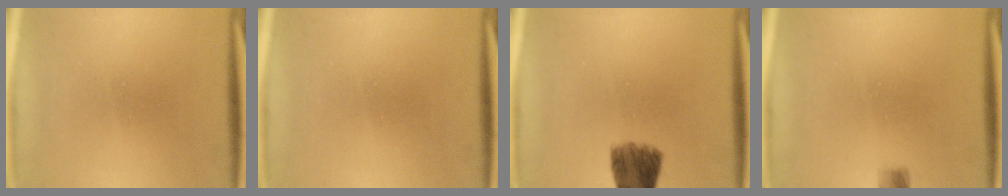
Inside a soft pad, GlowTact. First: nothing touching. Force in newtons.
{"total": 0.0}
{"total": 7.5}
{"total": 1.6}